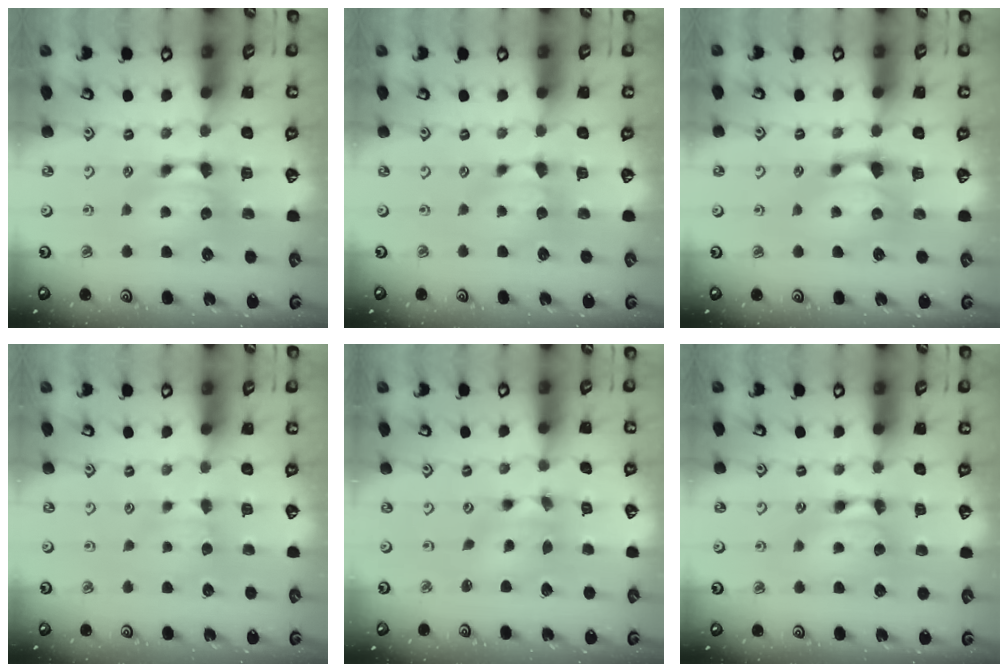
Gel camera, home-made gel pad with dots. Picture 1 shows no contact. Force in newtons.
{"total": 0.0}
{"total": 1.2, "press": 0.2, "slide": 1.2}
{"total": 2.2, "press": 2.1, "slide": 0.4}
{"total": 1.8, "press": 1.1, "slide": 1.4}
{"total": 1.5, "press": 1.5, "slide": 0.2}